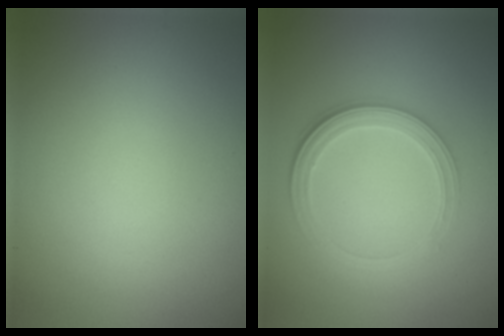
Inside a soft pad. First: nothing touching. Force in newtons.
{"total": 3.0, "press": 2.6, "slide": 1.4}